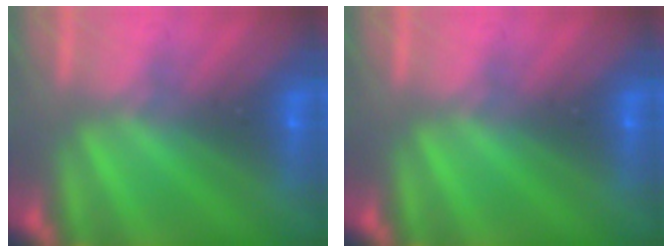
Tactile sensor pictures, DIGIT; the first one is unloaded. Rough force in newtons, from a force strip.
{"total": 0.0}